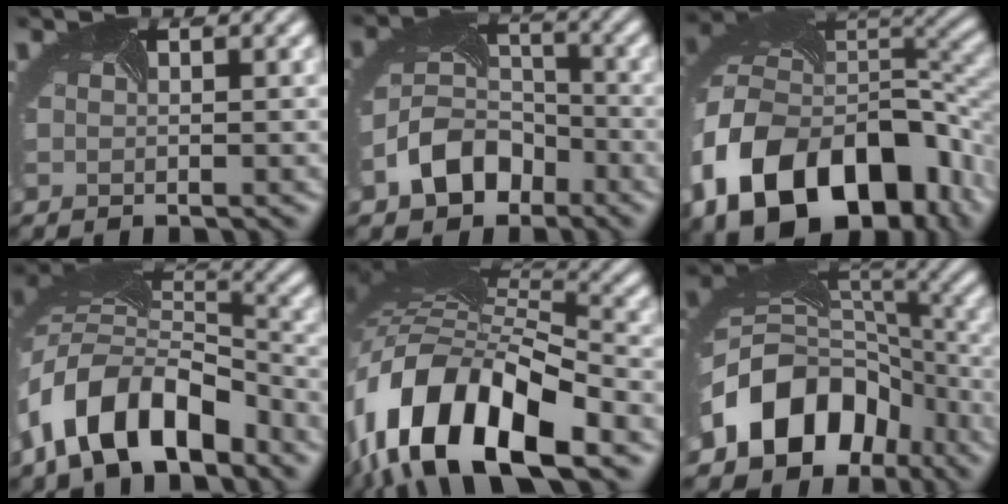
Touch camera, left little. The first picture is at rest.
{"total": 5.4, "force": [-2.9, 4.0, 2.1], "torque": [-0.040, 0.004, -0.062]}
{"total": 15.8, "force": [-5.9, 10.9, 9.9], "torque": [-0.202, -0.028, -0.082]}
{"total": 9.8, "force": [-5.2, 5.3, 6.3], "torque": [-0.114, 0.015, -0.105]}
{"total": 15.1, "force": [-5.4, 7.5, 11.9], "torque": [-0.230, 0.017, -0.103]}
{"total": 10.2, "force": [-4.5, 8.1, 4.4], "torque": [-0.089, 0.009, -0.087]}